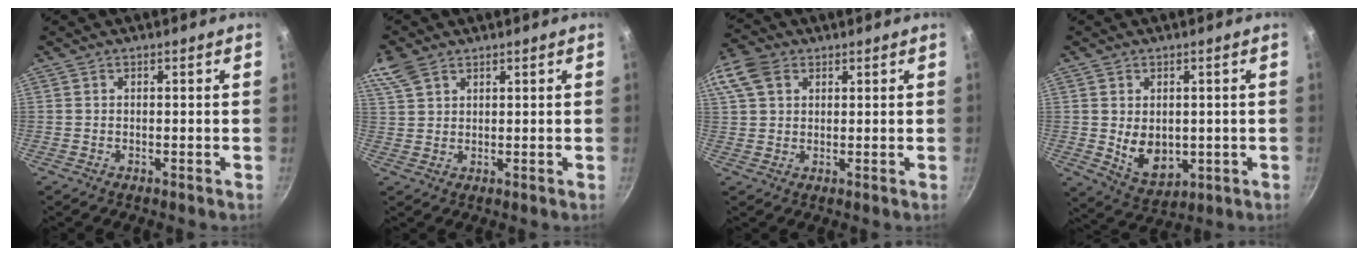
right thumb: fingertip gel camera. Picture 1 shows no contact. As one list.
[{"total": 5.9, "force": [3.8, 3.4, 2.9], "torque": [-0.056, 0.004, 0.077]}, {"total": 9.2, "force": [3.9, 6.5, 5.2], "torque": [-0.105, 0.012, 0.068]}, {"total": 8.0, "force": [0.0, 5.8, 5.6], "torque": [-0.074, -0.017, 0.021]}]